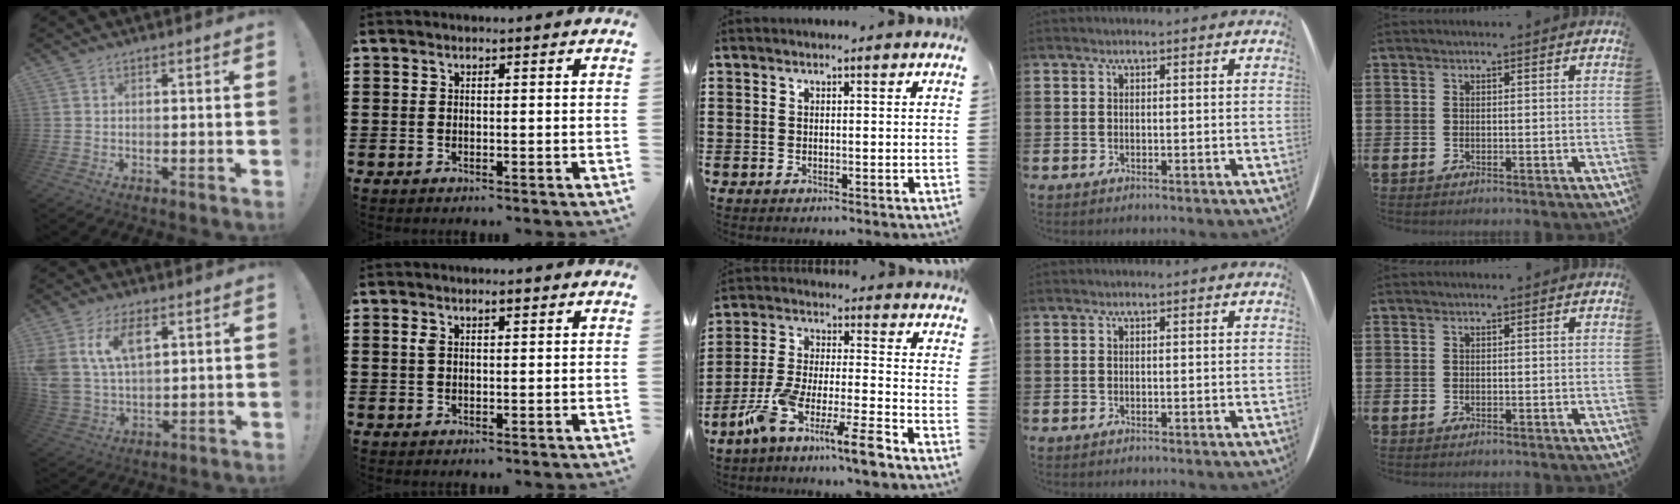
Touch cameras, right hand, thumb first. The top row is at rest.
{"thumb": {"total": 11.9, "force": [5.8, 7.0, 7.7], "torque": [-0.154, -0.015, 0.107]}, "index": {"total": 2.0, "force": [0.8, 0.9, 1.7], "torque": [-0.036, 0.006, 0.012]}, "middle": {"total": 10.3, "force": [-8.2, 0.3, 6.2], "torque": [-0.136, 0.000, -0.166]}}